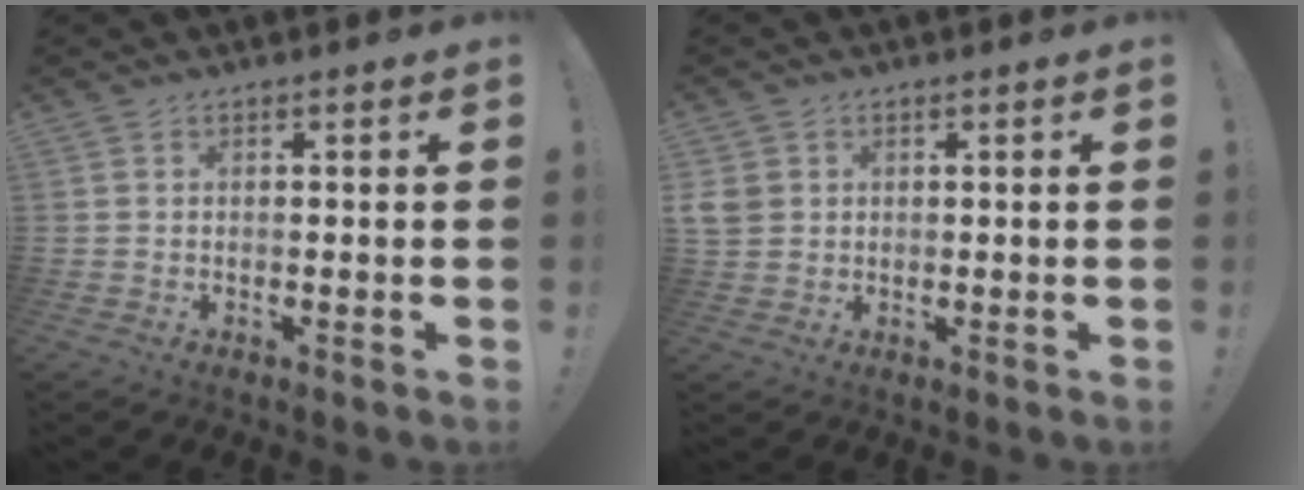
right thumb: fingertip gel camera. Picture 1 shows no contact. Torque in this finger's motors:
{"motor_torque": [0.01, 0.01, 0.00, 0.17, 0.02]}